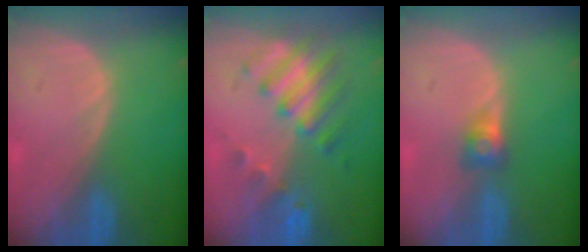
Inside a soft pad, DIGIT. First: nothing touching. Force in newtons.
{"total": 8.3, "press": 7.2, "slide": 4.1}
{"total": 2.6, "press": 2.3, "slide": 1.0}